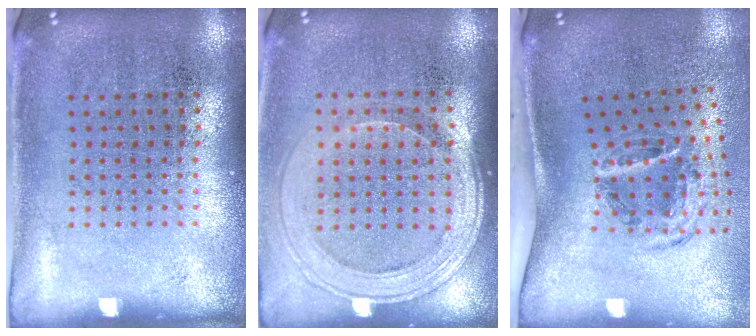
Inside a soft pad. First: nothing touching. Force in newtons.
{"total": 1.6, "press": 1.4, "slide": 0.7}
{"total": 1.9, "press": 1.2, "slide": 1.4}